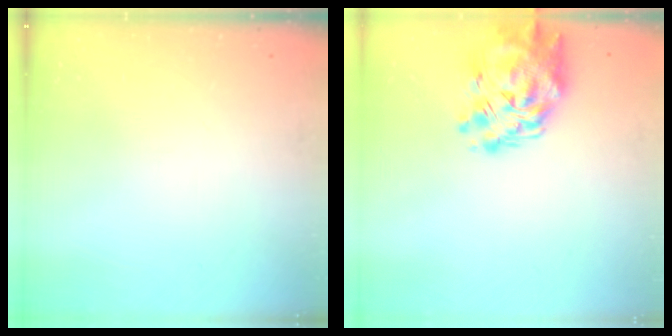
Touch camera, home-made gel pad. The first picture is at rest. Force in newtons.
{"total": 10.8, "press": 10.1, "slide": 4.0}